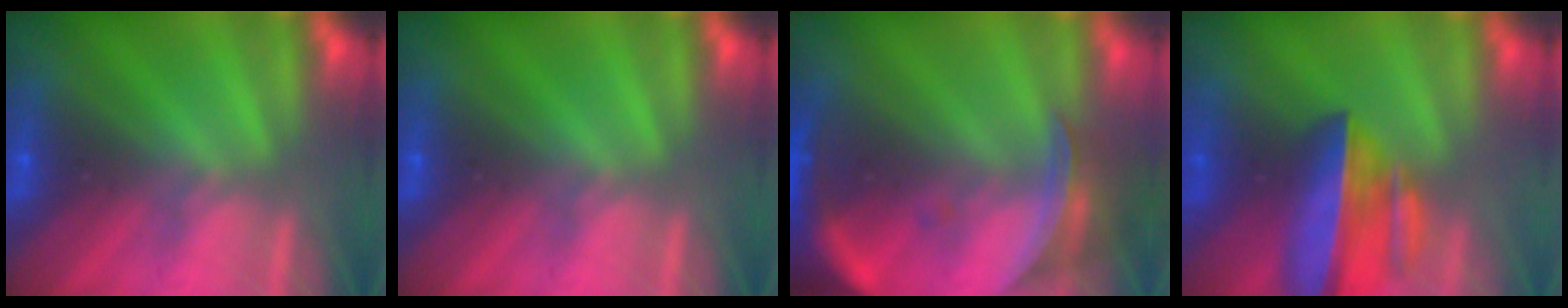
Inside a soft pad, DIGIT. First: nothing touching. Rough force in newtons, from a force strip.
{"total": 0.0}
{"total": 10.8}
{"total": 6.7}